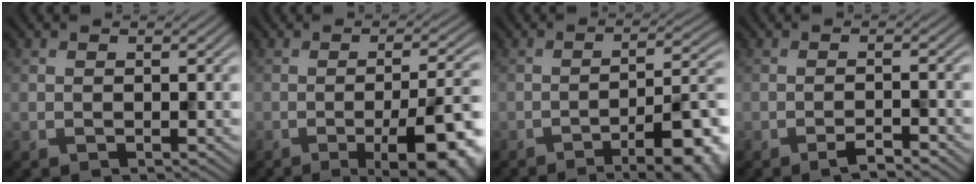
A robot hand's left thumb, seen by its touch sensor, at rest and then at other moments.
{"total": 11.9, "force": [-4.7, 3.3, 10.4], "torque": [-0.125, 0.003, -0.066]}
{"total": 12.1, "force": [-7.0, 2.9, 9.4], "torque": [-0.127, 0.015, -0.098]}
{"total": 2.4, "force": [-1.8, 0.1, 1.6], "torque": [-0.026, 0.006, -0.037]}